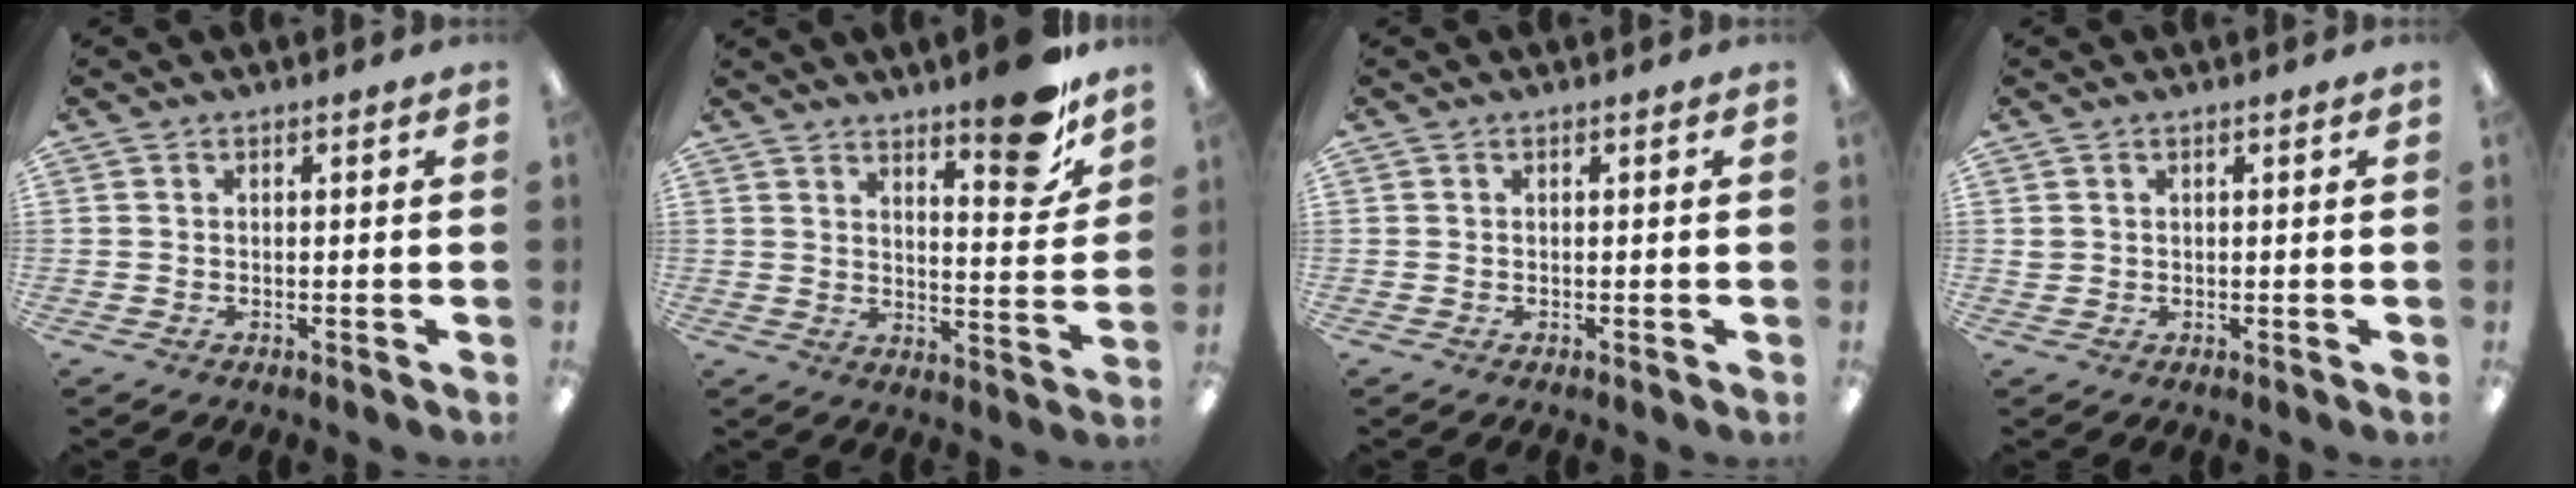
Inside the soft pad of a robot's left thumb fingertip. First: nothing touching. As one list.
[{"total": 11.8, "force": [9.2, 2.6, 6.9], "torque": [-0.078, -0.070, 0.148]}, {"total": 0.0}, {"total": 0.9, "force": [0.5, 0.6, 0.4], "torque": [-0.009, 0.003, 0.008]}]